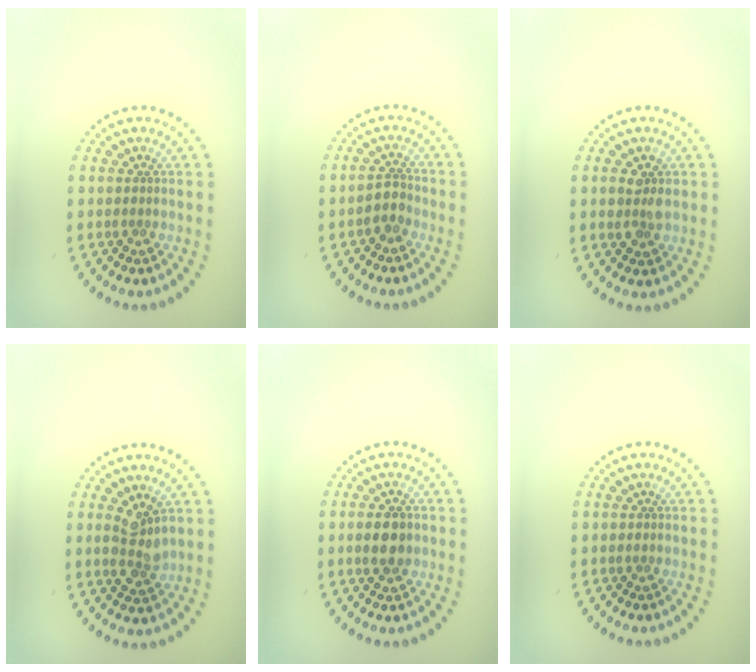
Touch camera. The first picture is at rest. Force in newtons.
{"total": 1.8, "press": 1.5, "slide": 1.0}
{"total": 2.5, "press": 2.4, "slide": 0.5}
{"total": 2.8, "press": 2.8, "slide": 0.7}
{"total": 3.0, "press": 3.0, "slide": 0.1}
{"total": 0.0}